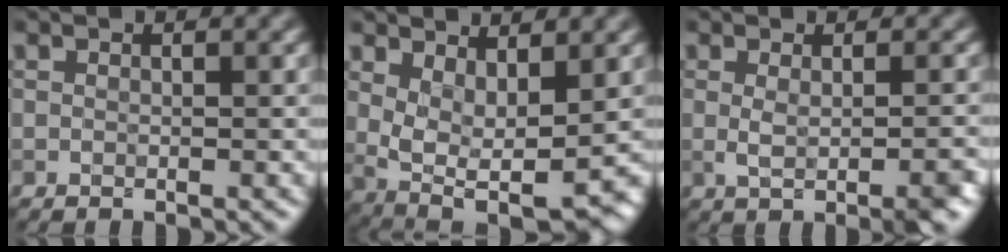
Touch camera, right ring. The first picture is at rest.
{"total": 5.8, "force": [1.1, 3.0, 4.8], "torque": [-0.092, -0.019, 0.027]}
{"total": 3.3, "force": [-0.3, 0.9, 3.2], "torque": [-0.043, -0.003, -0.004]}